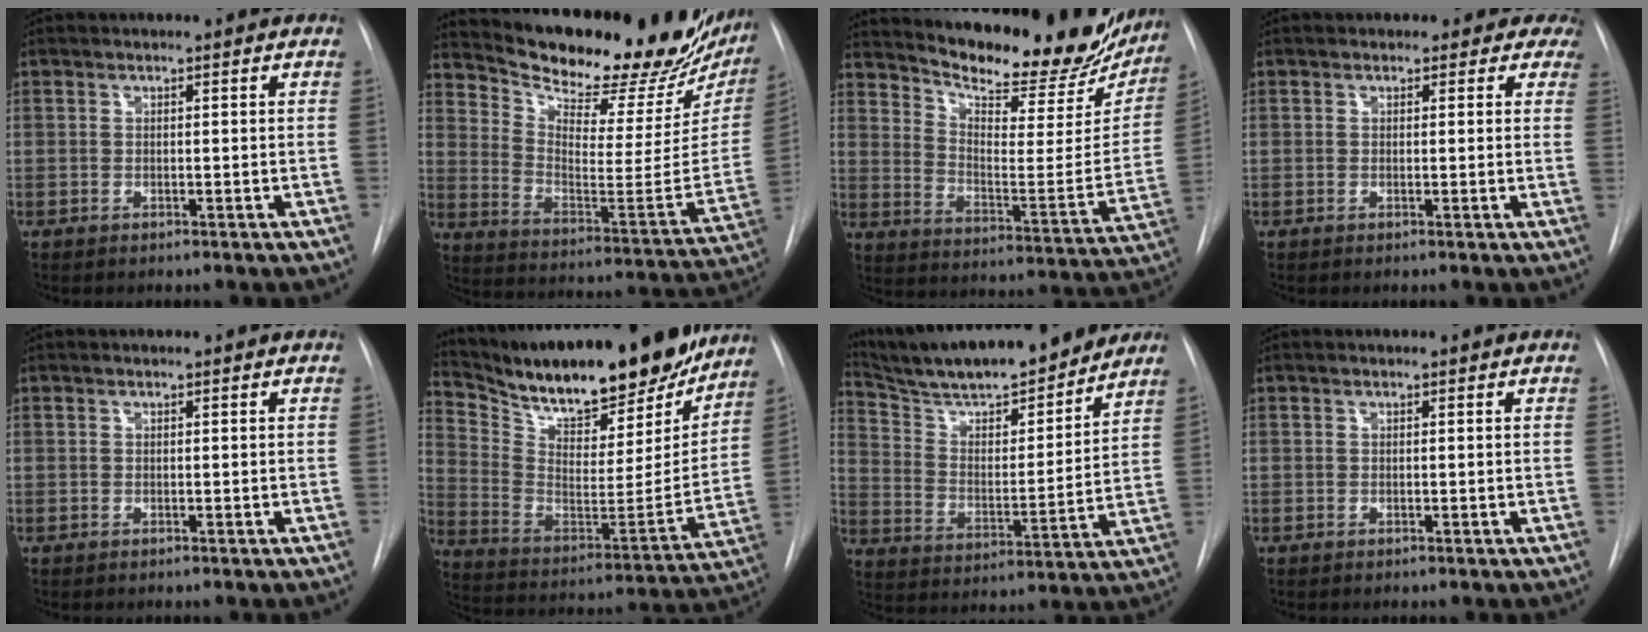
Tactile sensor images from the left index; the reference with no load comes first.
{"total": 28.5, "force": [24.4, 7.5, 12.7], "torque": [-0.206, -0.063, 0.329]}
{"total": 25.2, "force": [22.2, 6.5, 10.0], "torque": [-0.149, -0.061, 0.292]}
{"total": 5.8, "force": [4.9, 3.1, 0.0], "torque": [0.037, -0.007, 0.026]}
{"total": 0.0}
{"total": 28.3, "force": [23.7, 7.3, 13.6], "torque": [-0.237, -0.022, 0.353]}
{"total": 21.6, "force": [19.0, 3.4, 9.6], "torque": [-0.162, -0.001, 0.296]}
{"total": 0.0}